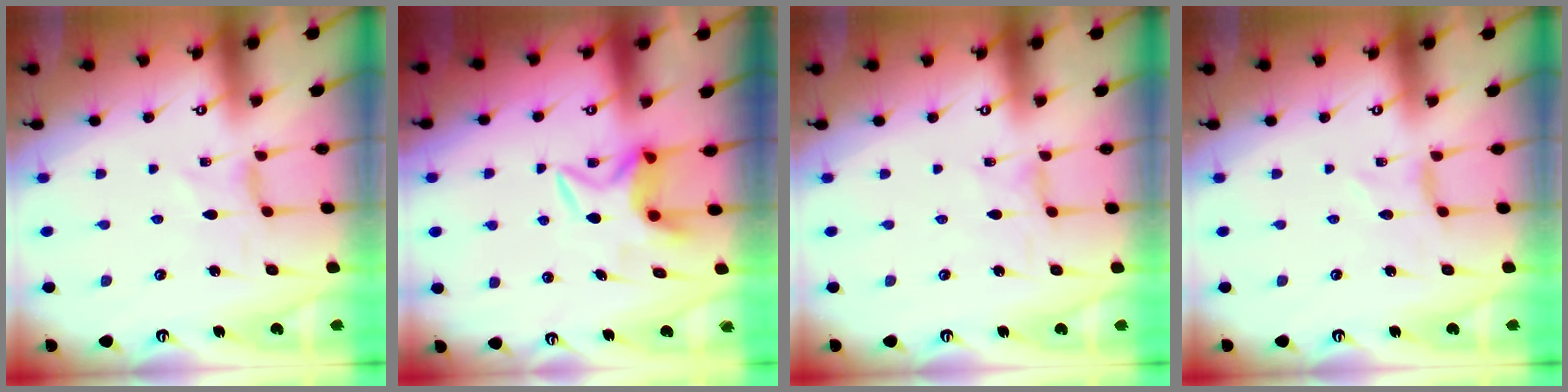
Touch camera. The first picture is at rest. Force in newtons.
{"total": 5.5, "press": 5.5, "slide": 0.3}
{"total": 0.0}
{"total": 0.0}